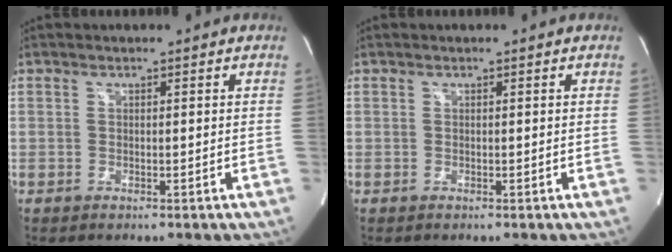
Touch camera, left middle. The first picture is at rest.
{"total": 0.0}